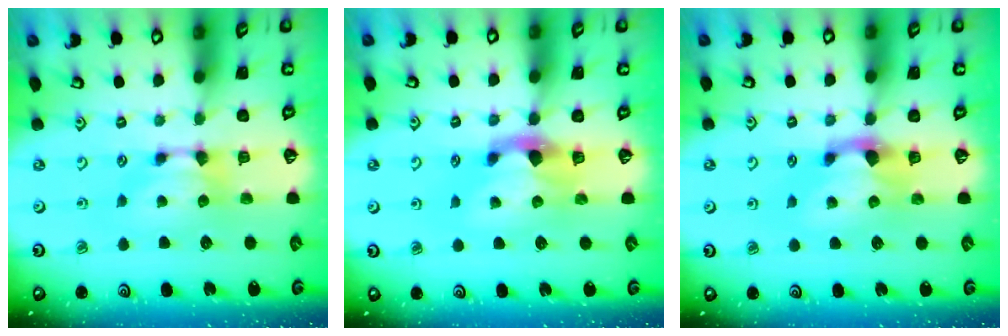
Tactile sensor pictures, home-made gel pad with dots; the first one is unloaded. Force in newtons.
{"total": 2.9, "press": 2.5, "slide": 1.5}
{"total": 2.0, "press": 1.5, "slide": 1.4}